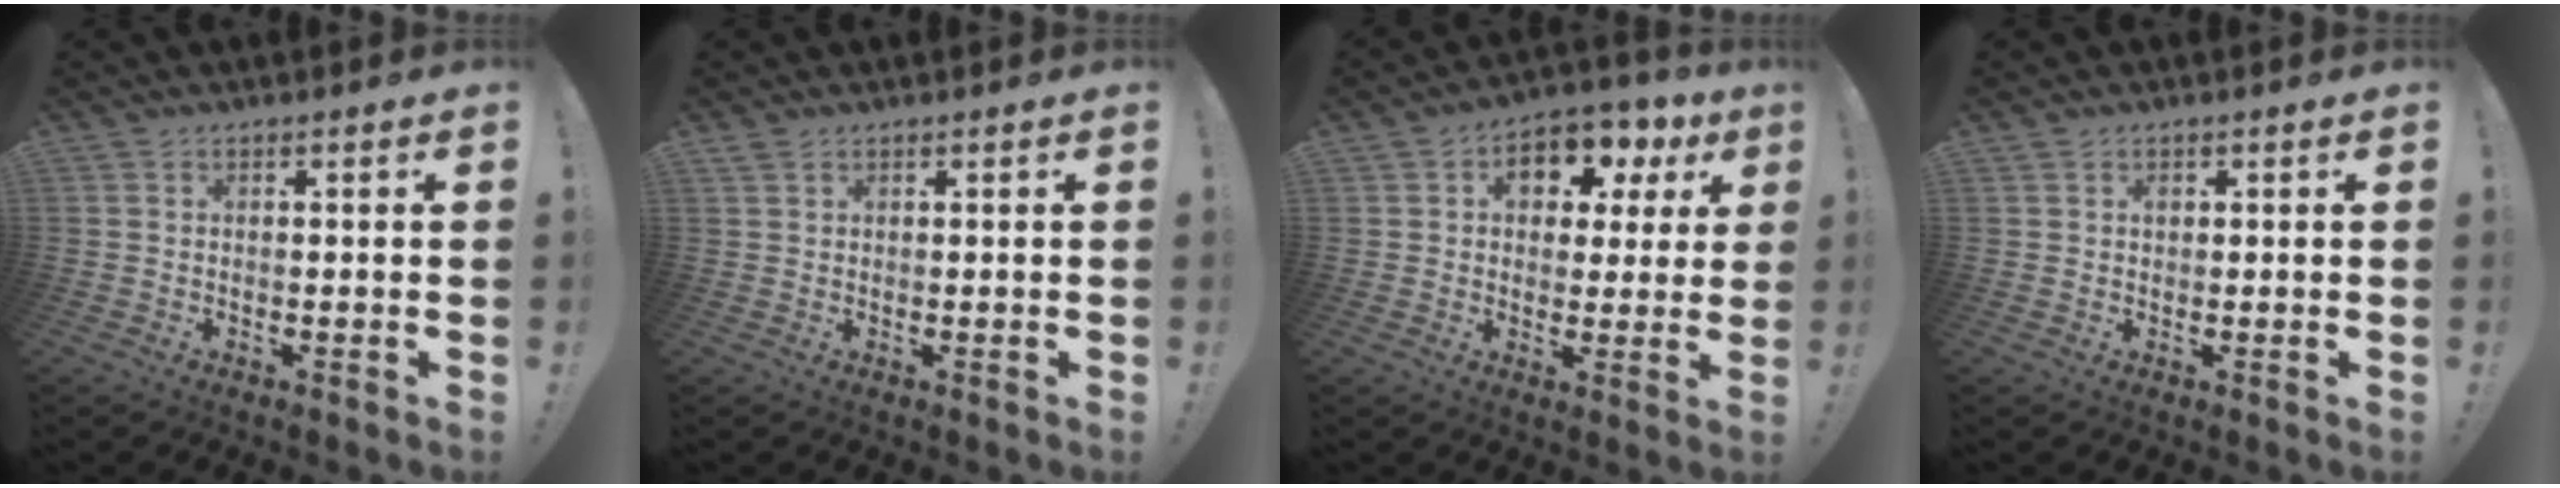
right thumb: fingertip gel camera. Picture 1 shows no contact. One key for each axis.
{"total": 1.1, "fx": 0.8, "fy": 0.5, "fz": 0.5, "tx": -0.012, "ty": 0.001, "tz": 0.015}
{"total": 10.7, "fx": 3.9, "fy": 7.3, "fz": 6.8, "tx": -0.079, "ty": -0.013, "tz": 0.068}
{"total": 0.8, "fx": 0.3, "fy": 0.7, "fz": 0.2, "tx": 0.010, "ty": -0.004, "tz": 0.002}